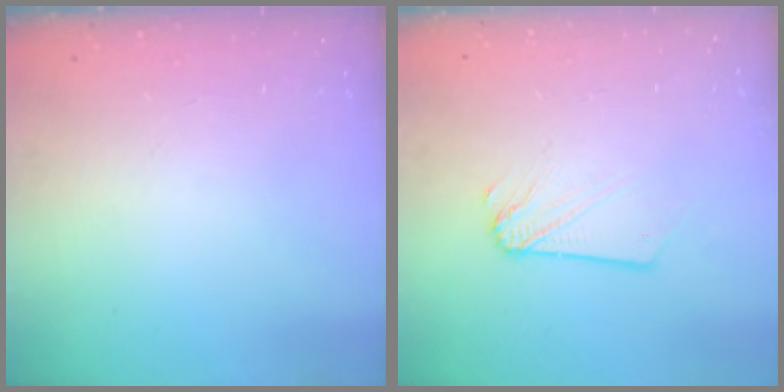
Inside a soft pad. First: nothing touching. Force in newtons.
{"total": 2.1, "press": 2.1, "slide": 0.3}